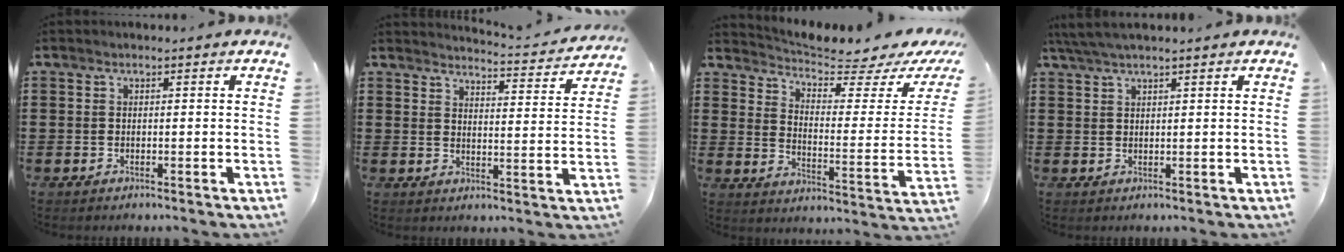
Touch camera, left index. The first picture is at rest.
{"total": 3.5, "force": [3.4, -0.4, 0.6], "torque": [-0.021, -0.031, 0.054]}
{"total": 4.5, "force": [4.1, 0.0, 1.9], "torque": [-0.054, -0.043, 0.063]}
{"total": 2.7, "force": [2.2, 0.0, 1.5], "torque": [-0.034, 0.003, 0.043]}